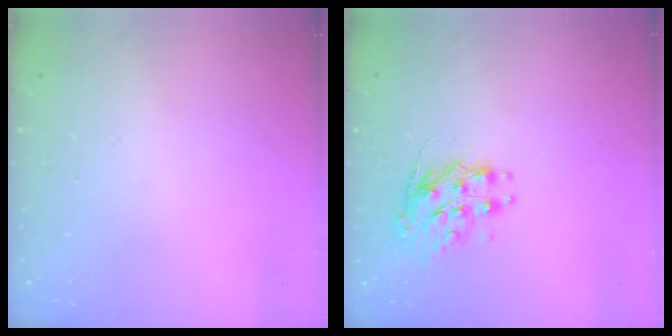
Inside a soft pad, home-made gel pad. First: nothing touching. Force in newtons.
{"total": 9.0, "press": 9.0, "slide": 0.6}